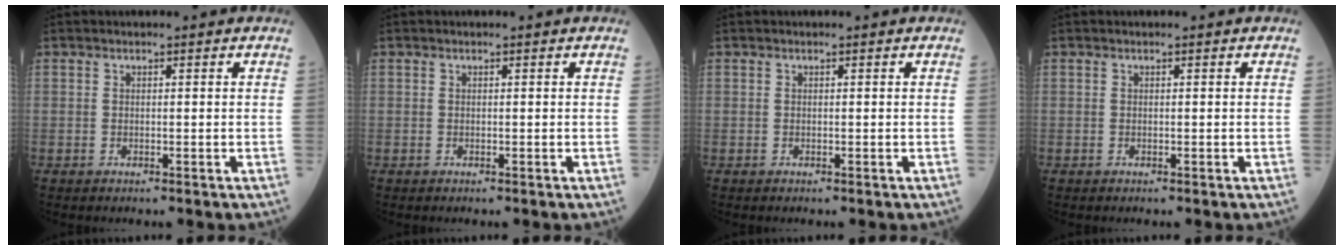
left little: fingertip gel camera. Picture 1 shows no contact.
{"total": 0.0}
{"total": 0.0}
{"total": 0.0}